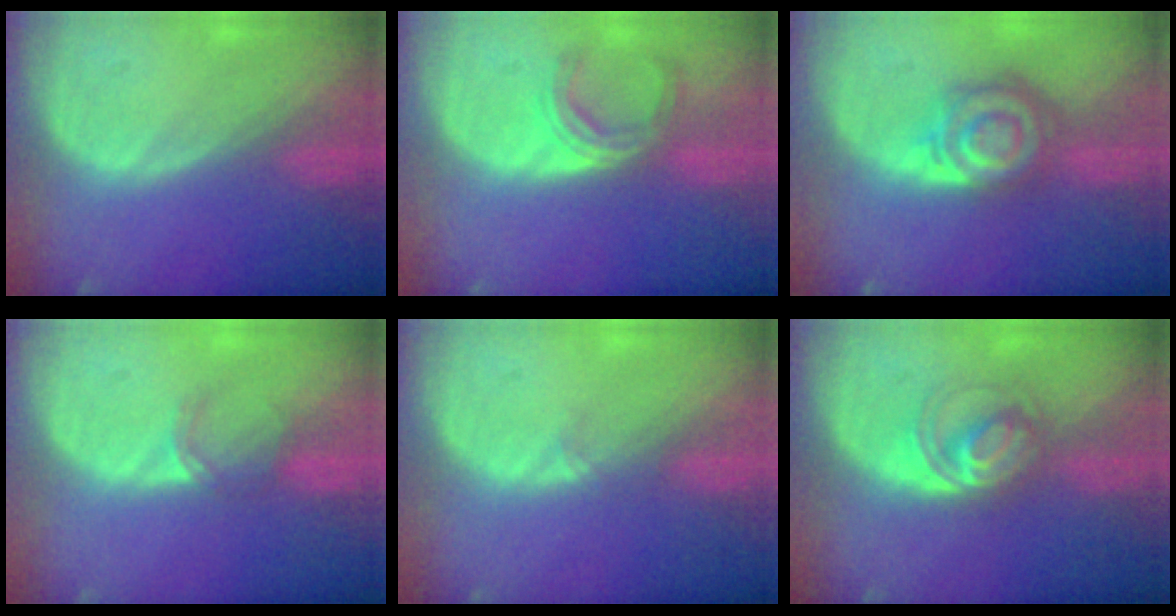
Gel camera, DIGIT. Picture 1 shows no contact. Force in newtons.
{"total": 4.9, "press": 4.6, "slide": 1.6}
{"total": 7.9, "press": 6.9, "slide": 3.7}
{"total": 2.5, "press": 2.0, "slide": 1.4}
{"total": 0.9, "press": 0.6, "slide": 0.7}
{"total": 5.5, "press": 5.4, "slide": 1.3}